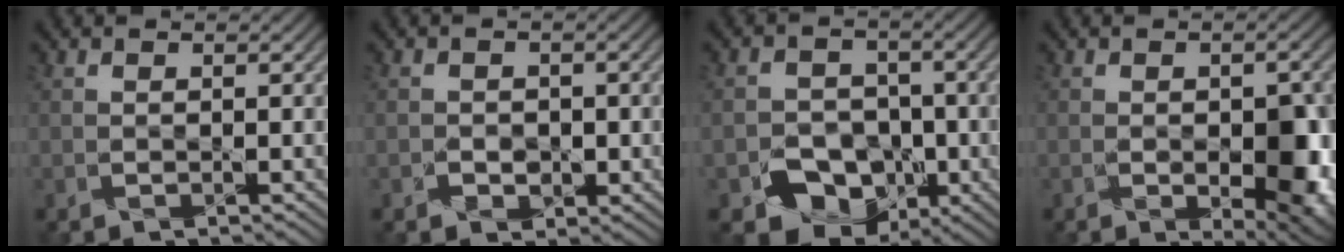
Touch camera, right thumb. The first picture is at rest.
{"total": 1.5, "force": [-0.7, 1.3, 0.4], "torque": [-0.006, -0.007, -0.012]}
{"total": 8.2, "force": [-3.7, 6.4, 3.5], "torque": [-0.047, -0.017, -0.079]}
{"total": 8.4, "force": [-2.2, 4.2, 6.9], "torque": [-0.105, -0.025, -0.016]}